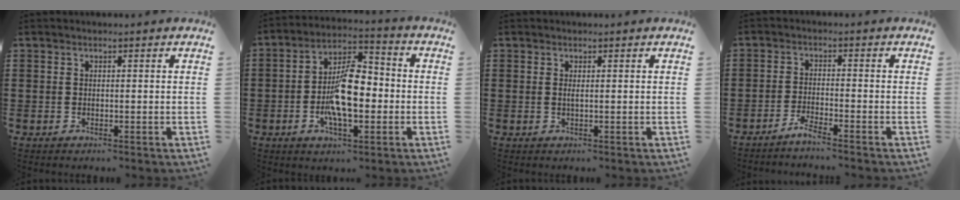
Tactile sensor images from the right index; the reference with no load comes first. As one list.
[{"total": 10.6, "force": [-2.1, 4.5, 9.4], "torque": [-0.190, -0.006, -0.043]}, {"total": 0.7, "force": [0.1, 0.1, 0.7], "torque": [-0.014, -0.001, 0.002]}, {"total": 2.4, "force": [-2.2, -0.6, 0.8], "torque": [-0.022, -0.004, -0.044]}]